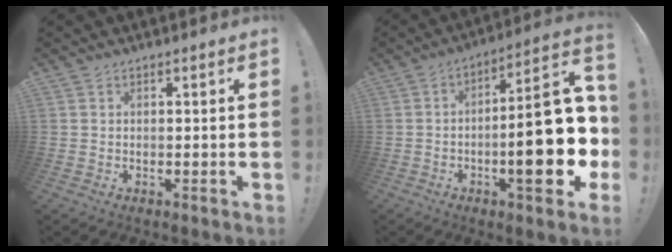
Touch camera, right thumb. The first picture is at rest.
{"total": 23.4, "force": [-3.6, 6.9, 22.0], "torque": [-0.300, 0.012, -0.050]}